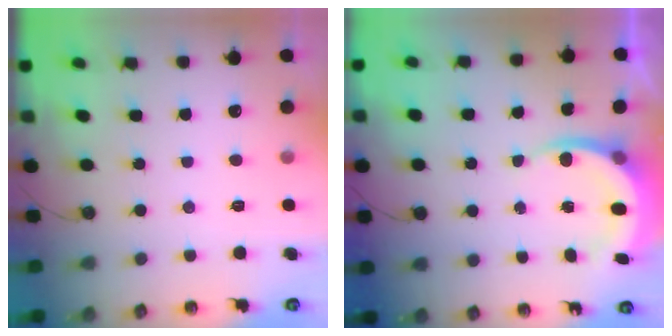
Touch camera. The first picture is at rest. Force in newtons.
{"total": 6.2, "press": 6.0, "slide": 1.6}